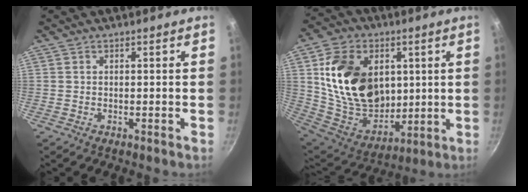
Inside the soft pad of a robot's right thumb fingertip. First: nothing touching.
{"total": 23.1, "force": [5.0, 16.9, 15.0], "torque": [-0.229, -0.020, 0.105]}